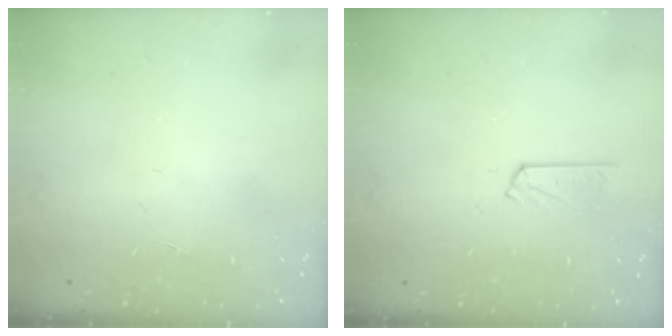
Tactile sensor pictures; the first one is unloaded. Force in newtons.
{"total": 4.8, "press": 4.8, "slide": 0.3}